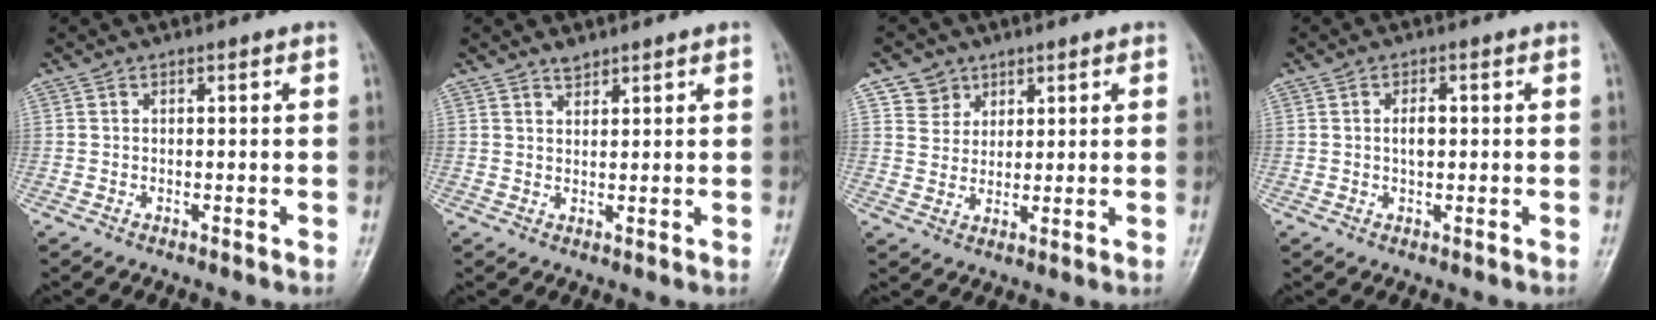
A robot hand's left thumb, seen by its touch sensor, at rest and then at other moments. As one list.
[{"total": 1.9, "force": [1.7, 0.7, 0.5], "torque": [0.001, -0.013, 0.030]}, {"total": 5.1, "force": [2.9, 4.2, 0.2], "torque": [0.026, -0.020, 0.053]}, {"total": 2.3, "force": [0.2, 1.3, 1.9], "torque": [-0.033, 0.002, 0.003]}]